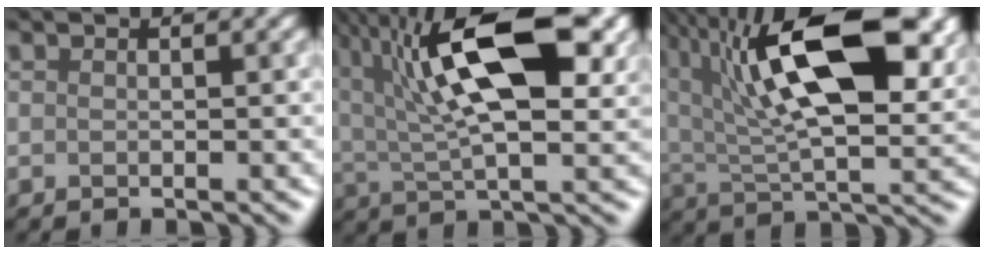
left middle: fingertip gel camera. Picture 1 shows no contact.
{"total": 12.2, "force": [4.8, 5.1, 9.9], "torque": [-0.184, 0.013, 0.075]}
{"total": 13.9, "force": [5.9, 6.3, 10.9], "torque": [-0.206, 0.004, 0.104]}